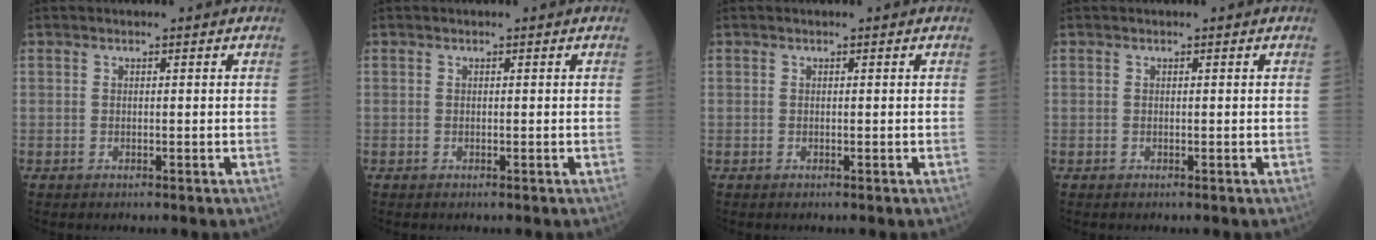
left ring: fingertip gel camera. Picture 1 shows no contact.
{"total": 0.0}
{"total": 0.0}
{"total": 0.0}